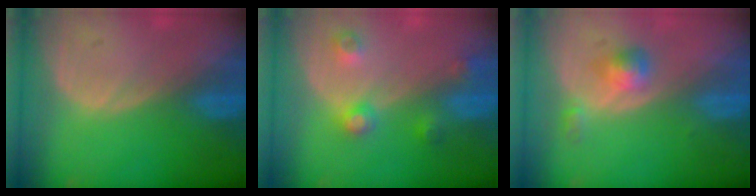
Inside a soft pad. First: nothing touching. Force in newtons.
{"total": 4.5, "press": 4.0, "slide": 2.1}
{"total": 3.3, "press": 3.1, "slide": 1.2}